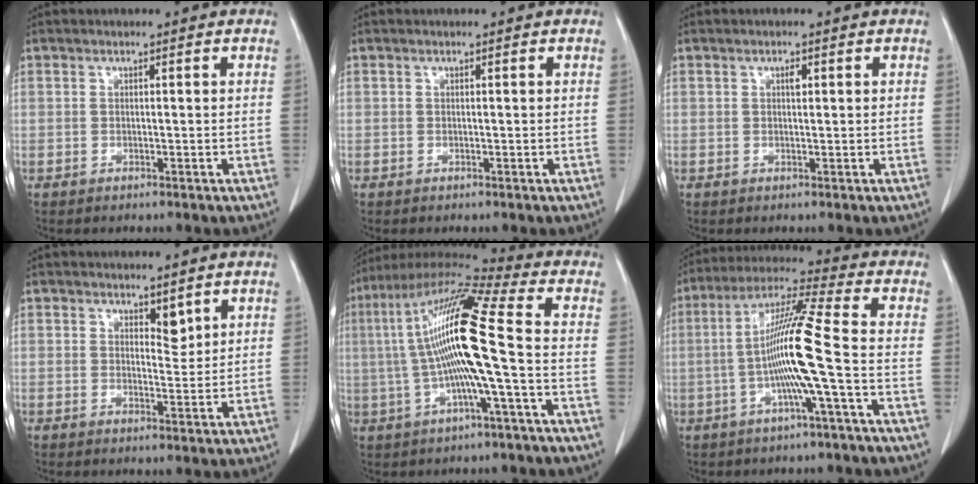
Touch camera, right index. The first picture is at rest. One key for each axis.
{"total": 0.0}
{"total": 1.0, "fx": 0.4, "fy": 0.4, "fz": 0.8, "tx": -0.014, "ty": 0.000, "tz": 0.005}
{"total": 2.4, "fx": 1.7, "fy": 1.0, "fz": 1.4, "tx": -0.018, "ty": -0.009, "tz": 0.030}
{"total": 16.4, "fx": -0.6, "fy": 0.4, "fz": 16.4, "tx": -0.316, "ty": 0.021, "tz": -0.023}
{"total": 12.0, "fx": -2.1, "fy": -1.2, "fz": 11.8, "tx": -0.222, "ty": 0.008, "tz": -0.046}